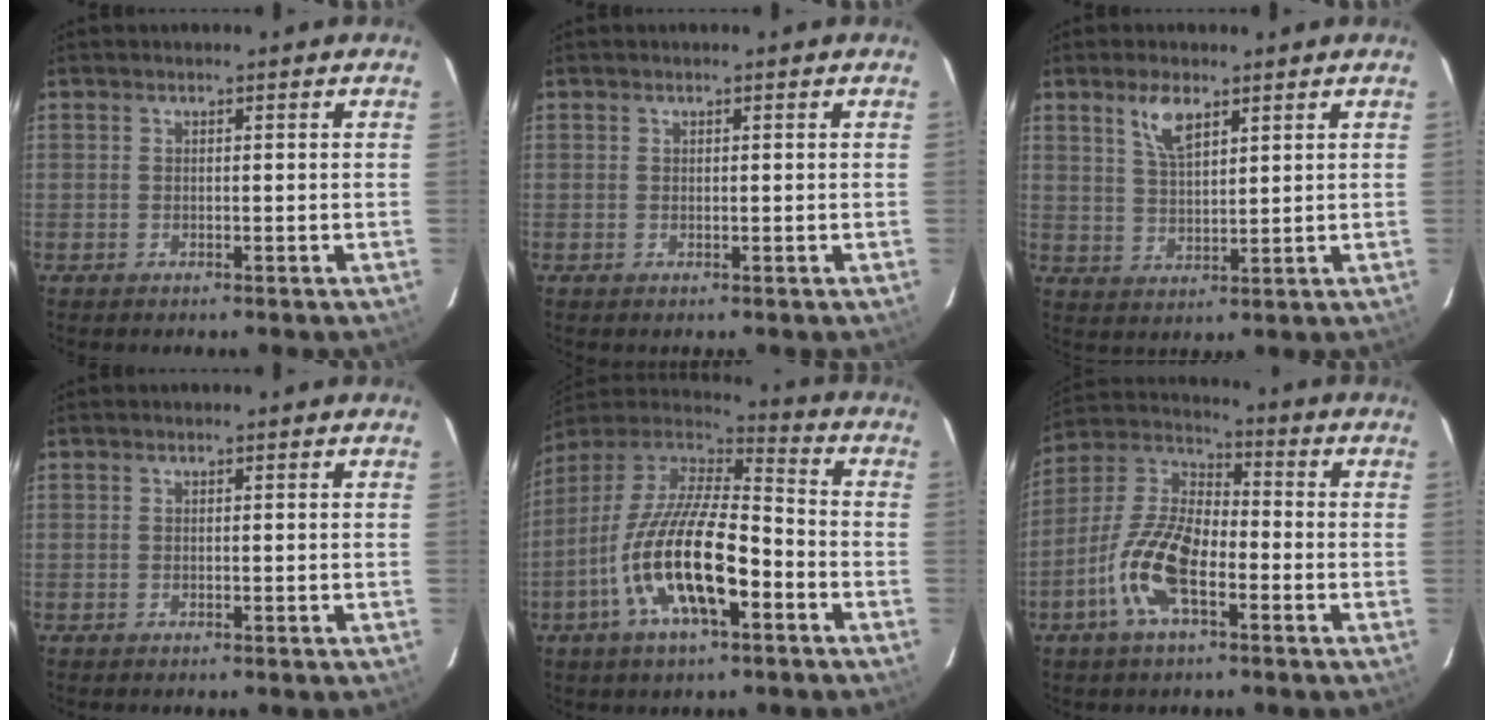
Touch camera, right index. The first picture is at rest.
{"total": 0.0}
{"total": 5.9, "force": [3.6, 2.3, 4.1], "torque": [-0.075, 0.003, 0.072]}
{"total": 0.0}
{"total": 19.4, "force": [-7.4, 6.7, 16.6], "torque": [-0.322, -0.020, -0.142]}
{"total": 13.1, "force": [-5.5, 5.3, 10.7], "torque": [-0.227, 0.001, -0.111]}